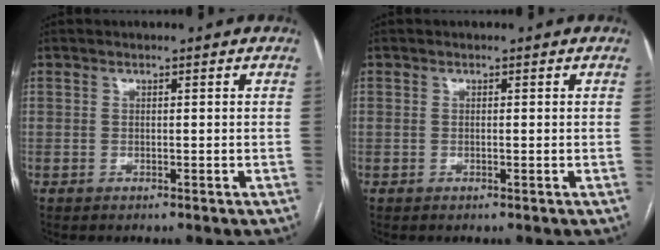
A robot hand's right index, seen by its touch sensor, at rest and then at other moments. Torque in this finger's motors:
{"motor_torque": [-0.10, -0.02, -0.03, -0.01]}